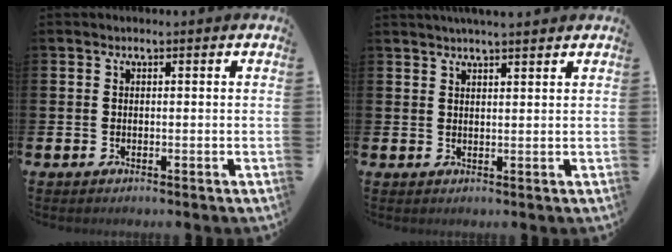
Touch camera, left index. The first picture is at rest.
{"total": 2.8, "force": [2.6, 0.0, 0.9], "torque": [-0.014, -0.008, 0.045]}